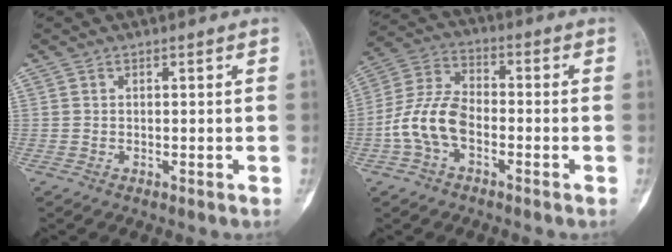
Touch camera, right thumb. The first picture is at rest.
{"total": 10.3, "force": [-3.2, 6.2, 7.7], "torque": [-0.157, 0.035, -0.069]}